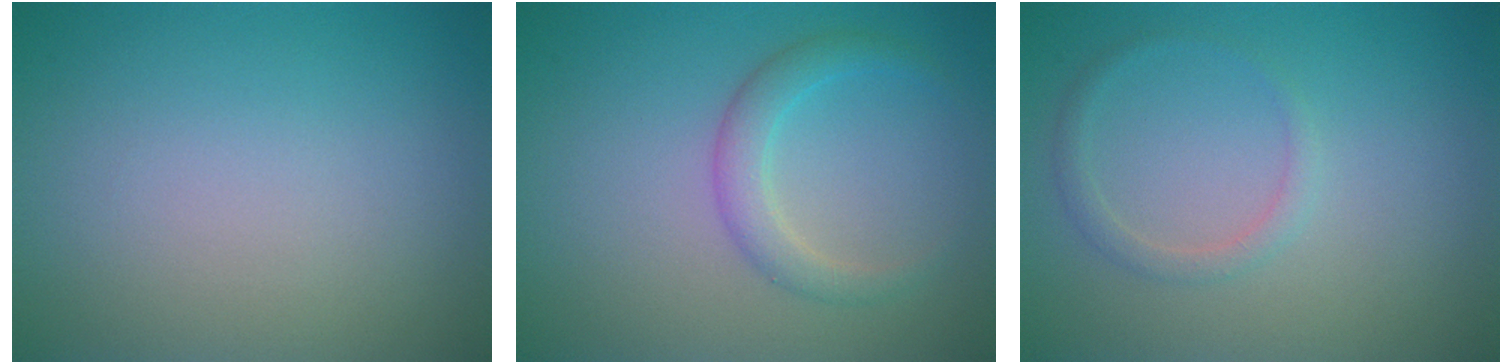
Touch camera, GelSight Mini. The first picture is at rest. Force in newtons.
{"total": 2.3, "press": 2.3, "slide": 0.0}
{"total": 1.3, "press": 1.3, "slide": 0.1}